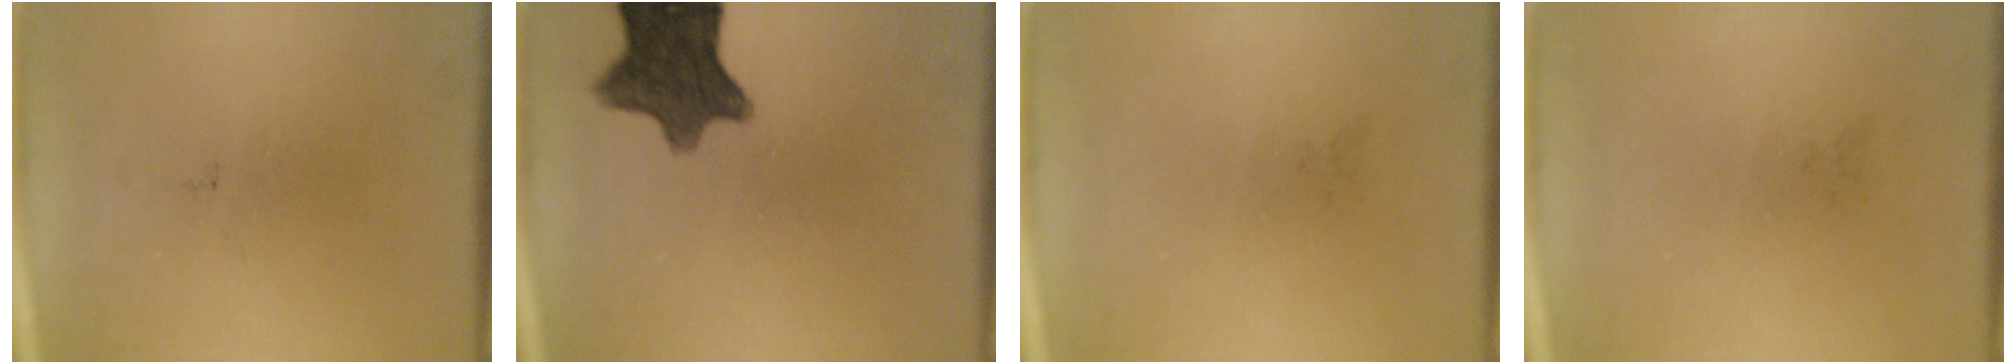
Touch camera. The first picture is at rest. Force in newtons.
{"total": 11.1}
{"total": 0.0}
{"total": 0.0}